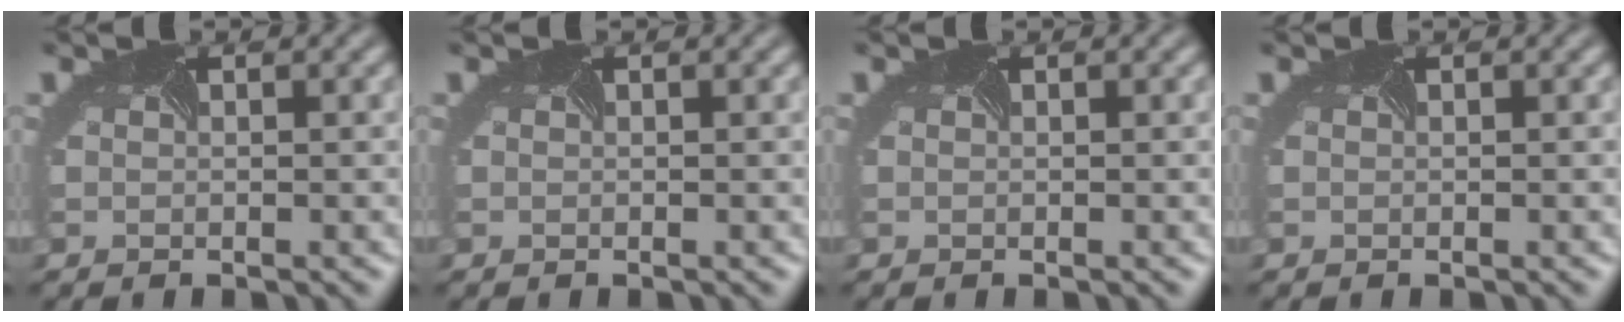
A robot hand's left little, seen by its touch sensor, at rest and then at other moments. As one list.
[{"total": 0.0}, {"total": 0.0}, {"total": 0.0}]